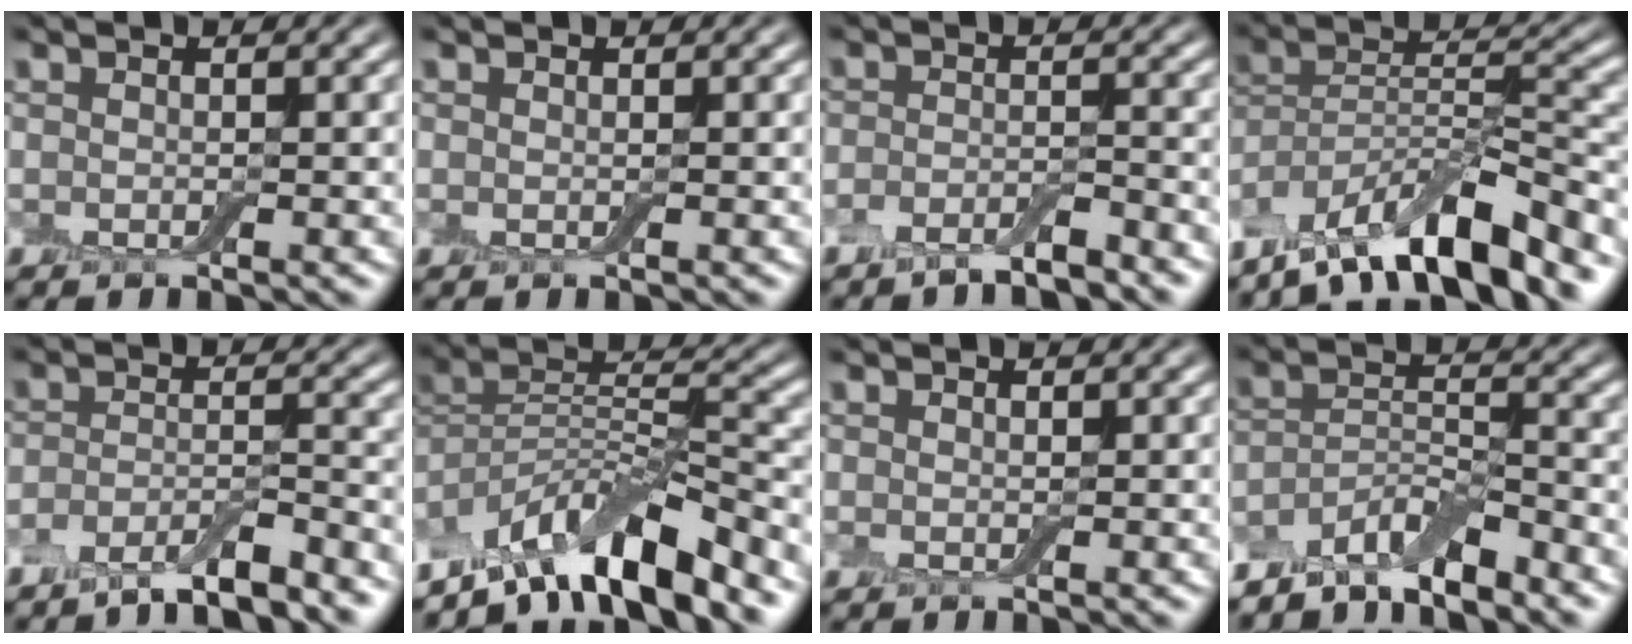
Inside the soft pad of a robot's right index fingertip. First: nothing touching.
{"total": 0.0}
{"total": 2.8, "force": [-2.4, 0.4, 1.4], "torque": [-0.026, 0.005, -0.048]}
{"total": 12.0, "force": [-9.0, 3.4, 7.2], "torque": [-0.114, 0.025, -0.164]}
{"total": 5.2, "force": [-4.4, 0.9, 2.6], "torque": [-0.051, 0.000, -0.072]}
{"total": 10.5, "force": [-7.6, 2.8, 6.7], "torque": [-0.103, 0.016, -0.141]}
{"total": 0.0}
{"total": 5.6, "force": [-4.8, 1.5, 2.5], "torque": [-0.040, 0.006, -0.091]}